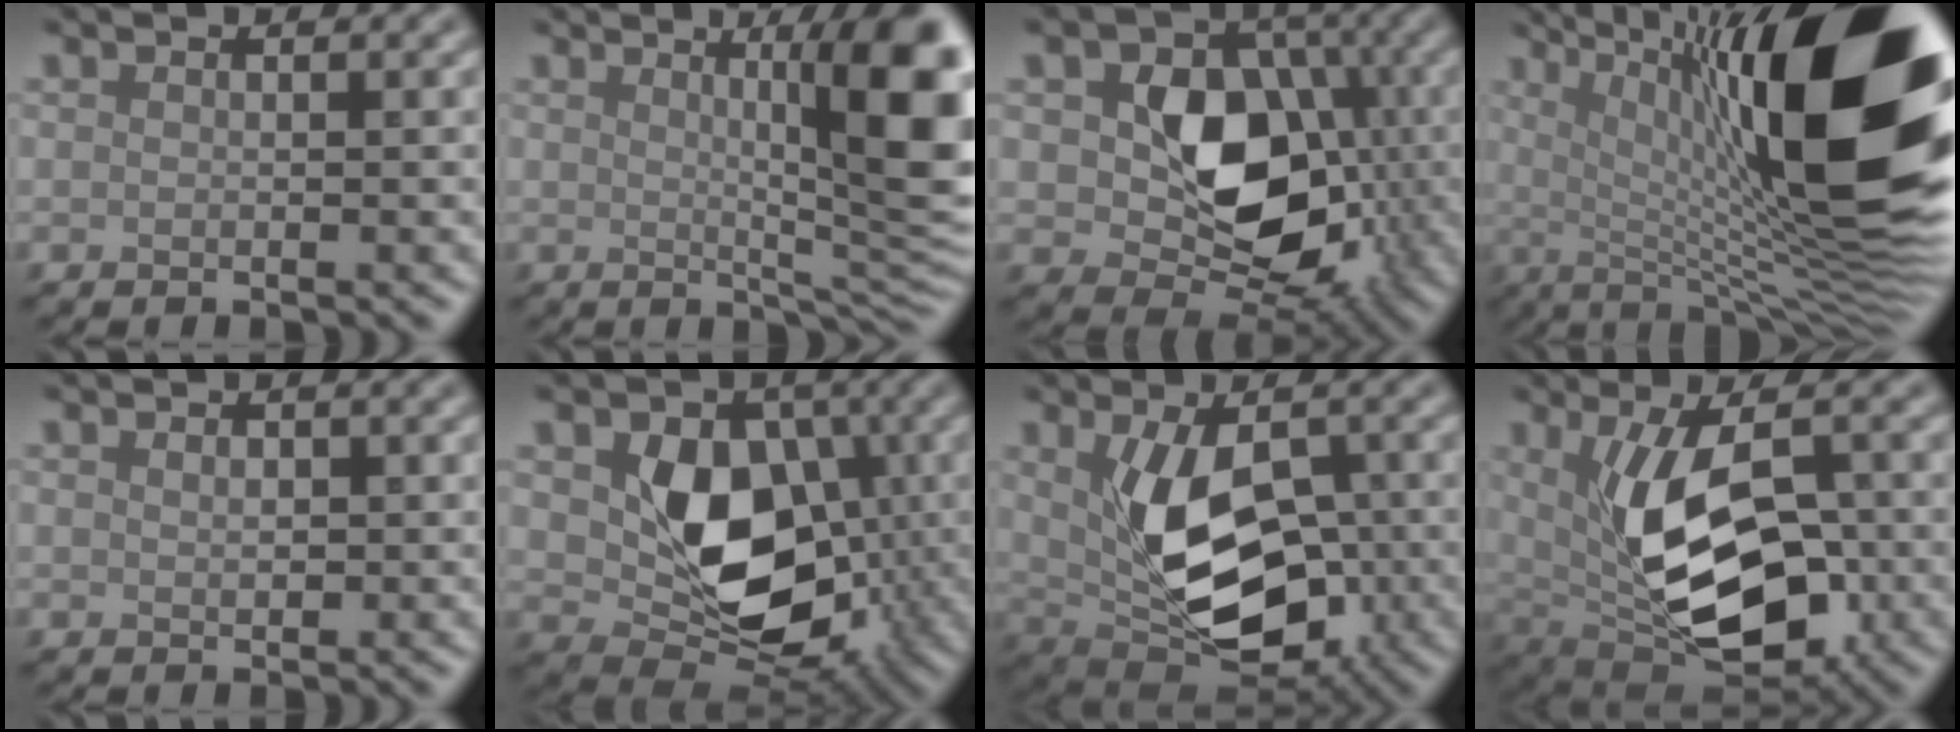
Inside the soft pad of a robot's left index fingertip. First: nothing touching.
{"total": 11.3, "force": [2.5, 2.7, 10.6], "torque": [-0.109, 0.001, 0.030]}
{"total": 10.1, "force": [0.3, 7.4, 6.8], "torque": [-0.099, -0.009, 0.002]}
{"total": 19.5, "force": [3.7, 5.5, 18.3], "torque": [-0.250, 0.026, 0.056]}
{"total": 0.9, "force": [0.2, 0.6, 0.6], "torque": [-0.010, -0.002, 0.005]}
{"total": 9.0, "force": [0.2, 6.5, 6.2], "torque": [-0.098, -0.015, 0.007]}
{"total": 8.3, "force": [-0.2, 4.8, 6.8], "torque": [-0.128, -0.017, 0.012]}
{"total": 9.9, "force": [0.0, 4.8, 8.6], "torque": [-0.148, -0.012, 0.008]}